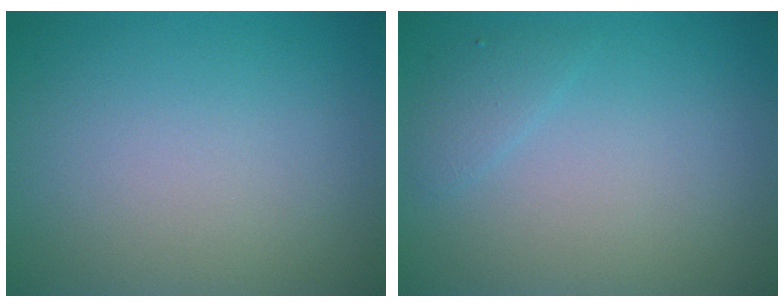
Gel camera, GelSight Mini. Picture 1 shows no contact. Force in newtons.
{"total": 1.2, "press": 1.2, "slide": 0.1}